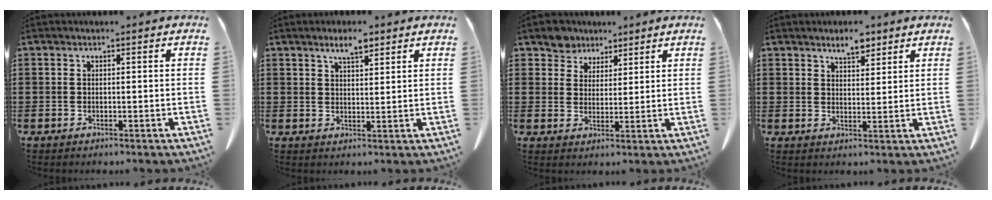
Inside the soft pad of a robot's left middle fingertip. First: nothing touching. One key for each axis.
{"total": 4.0, "fx": 3.1, "fy": 1.0, "fz": 2.3, "tx": -0.051, "ty": -0.001, "tz": 0.055}
{"total": 4.0, "fx": 3.3, "fy": 2.3, "fz": 0.1, "tx": -0.022, "ty": 0.000, "tz": 0.062}
{"total": 3.8, "fx": 3.3, "fy": 1.3, "fz": 1.5, "tx": -0.028, "ty": -0.006, "tz": 0.060}